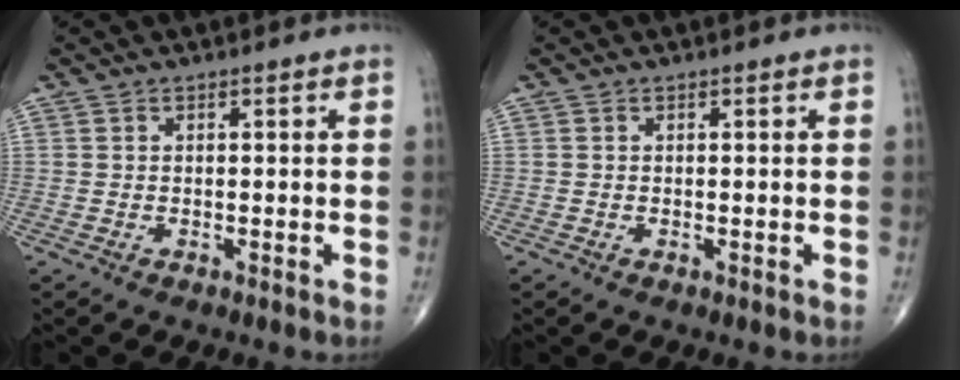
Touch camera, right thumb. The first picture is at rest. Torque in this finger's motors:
{"motor_torque": [-0.09, -0.17, -0.27, -0.21, 0.00]}